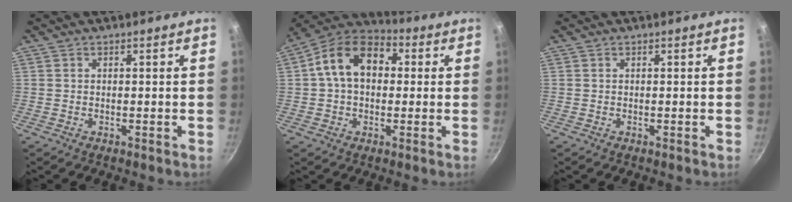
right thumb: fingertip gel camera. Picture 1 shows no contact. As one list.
[{"total": 13.0, "force": [1.9, 9.1, 9.0], "torque": [-0.119, 0.031, 0.010]}, {"total": 0.0}]